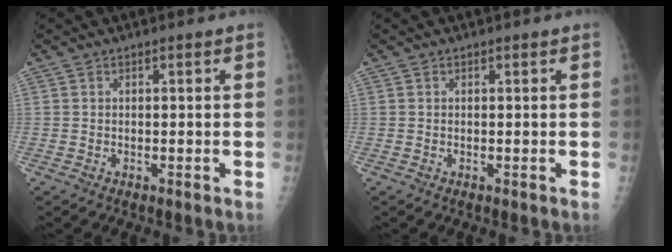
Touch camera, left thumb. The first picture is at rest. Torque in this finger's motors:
{"motor_torque": [-0.07, 0.15, -0.04, -0.14, 0.00]}